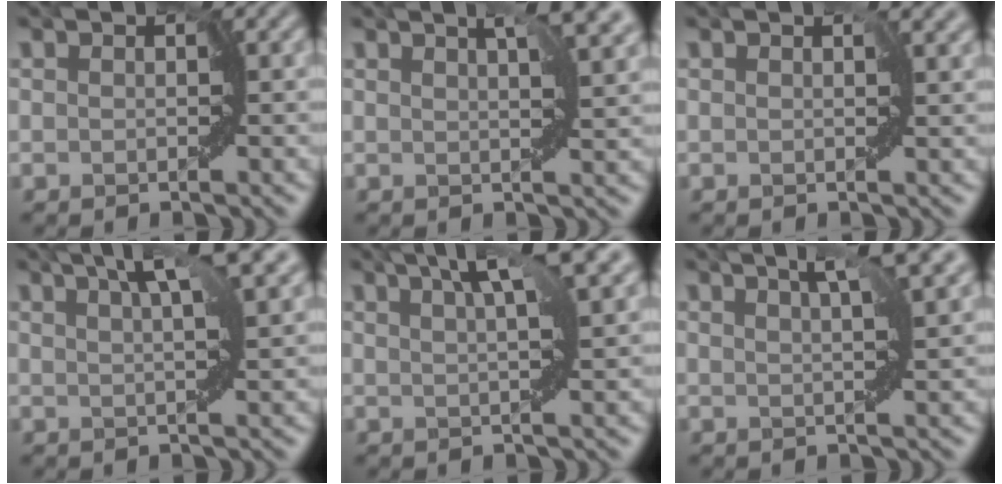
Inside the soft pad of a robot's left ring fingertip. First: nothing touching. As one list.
[{"total": 3.8, "force": [2.5, 0.5, 2.8], "torque": [-0.040, 0.003, 0.044]}, {"total": 1.7, "force": [0.9, 0.8, 1.2], "torque": [-0.014, 0.005, 0.009]}, {"total": 5.6, "force": [3.5, 0.3, 4.3], "torque": [-0.059, 0.019, 0.057]}, {"total": 5.7, "force": [3.5, 0.2, 4.5], "torque": [-0.061, 0.019, 0.058]}, {"total": 3.7, "force": [2.5, -0.1, 2.7], "torque": [-0.047, 0.008, 0.044]}]